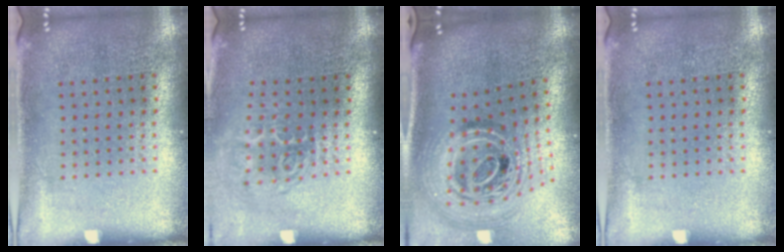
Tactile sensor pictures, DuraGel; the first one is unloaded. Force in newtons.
{"total": 1.7, "press": 1.1, "slide": 1.3}
{"total": 2.4, "press": 1.7, "slide": 1.6}
{"total": 0.0}